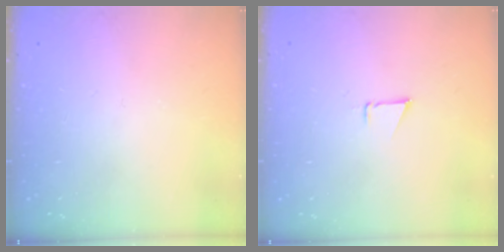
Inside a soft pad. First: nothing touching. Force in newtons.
{"total": 0.9, "press": 0.9, "slide": 0.1}